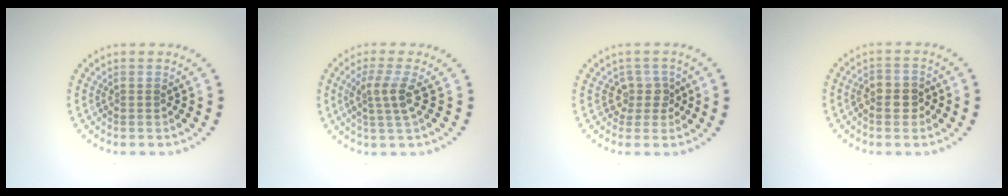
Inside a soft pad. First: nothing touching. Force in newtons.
{"total": 2.6, "press": 2.0, "slide": 1.7}
{"total": 1.9, "press": 1.4, "slide": 1.3}
{"total": 2.6, "press": 2.4, "slide": 0.7}